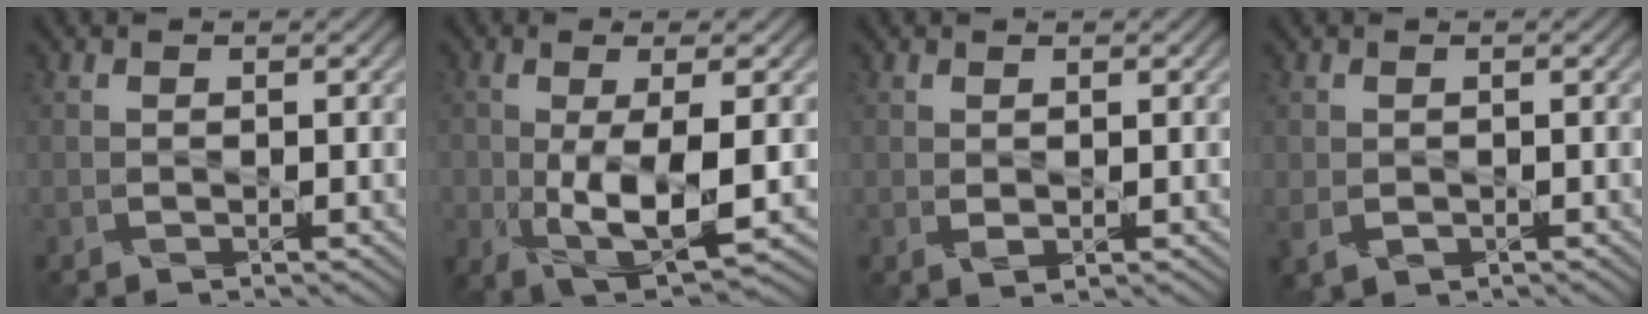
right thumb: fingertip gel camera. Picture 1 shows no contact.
{"total": 9.1, "force": [-1.3, 3.7, 8.2], "torque": [-0.171, -0.018, -0.014]}
{"total": 1.0, "force": [0.2, 0.6, 0.8], "torque": [-0.019, -0.004, 0.008]}
{"total": 2.0, "force": [-0.5, 1.6, 1.1], "torque": [-0.032, -0.012, -0.008]}